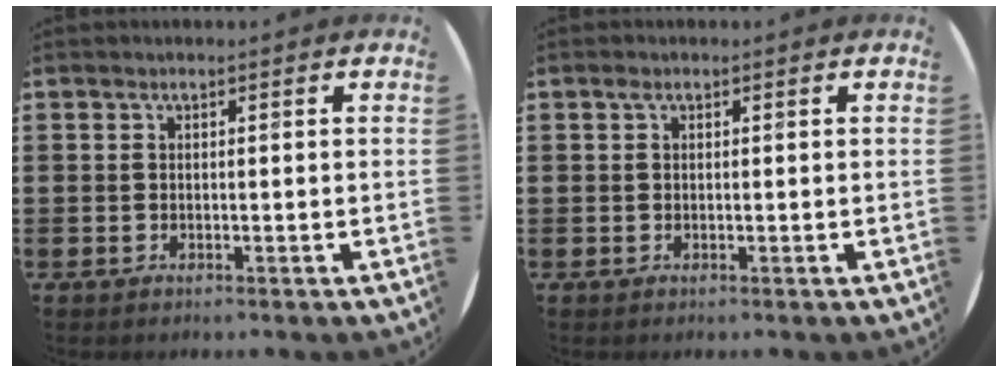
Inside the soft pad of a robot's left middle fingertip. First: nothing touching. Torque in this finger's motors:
{"motor_torque": [0.35, -0.21, -0.02, -0.01]}